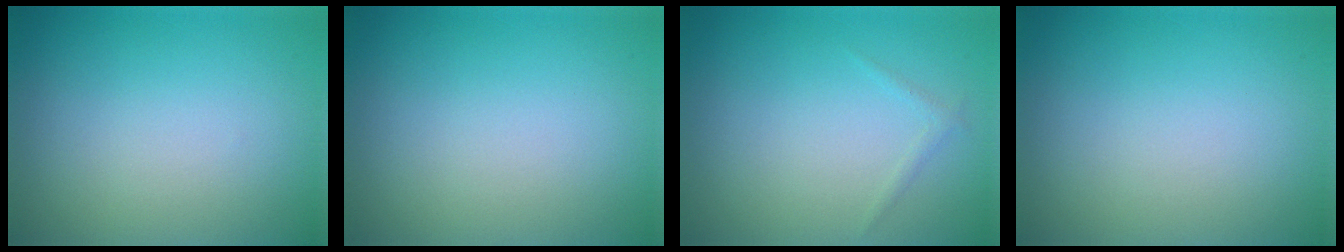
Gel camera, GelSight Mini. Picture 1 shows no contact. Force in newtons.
{"total": 0.0}
{"total": 0.6, "press": 0.6, "slide": 0.0}
{"total": 0.0}